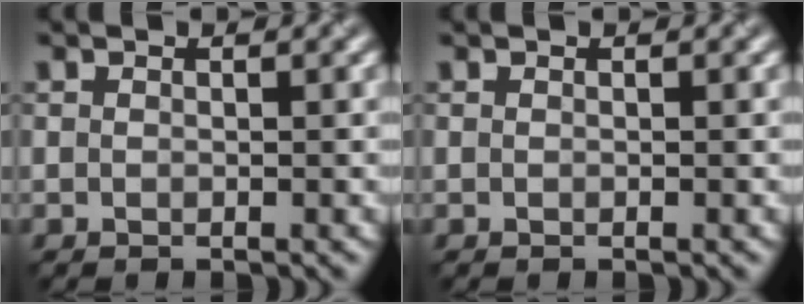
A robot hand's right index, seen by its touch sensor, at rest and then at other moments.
{"total": 0.0}